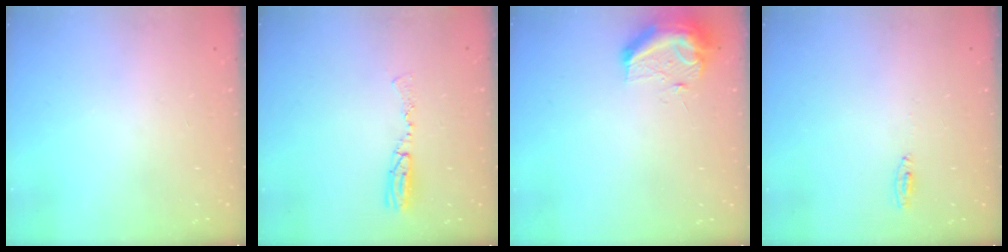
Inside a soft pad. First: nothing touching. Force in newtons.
{"total": 6.9, "press": 6.7, "slide": 1.8}
{"total": 10.2, "press": 10.2, "slide": 0.3}
{"total": 4.2, "press": 2.6, "slide": 3.3}